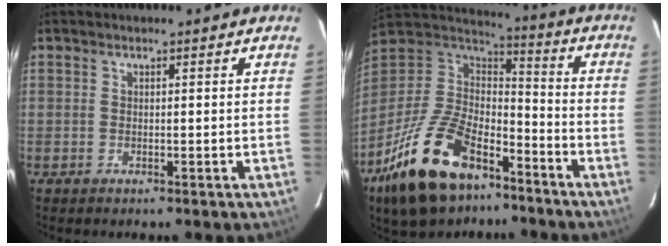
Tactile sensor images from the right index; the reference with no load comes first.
{"total": 23.9, "force": [-14.5, 12.2, 14.6], "torque": [-0.310, -0.010, -0.245]}